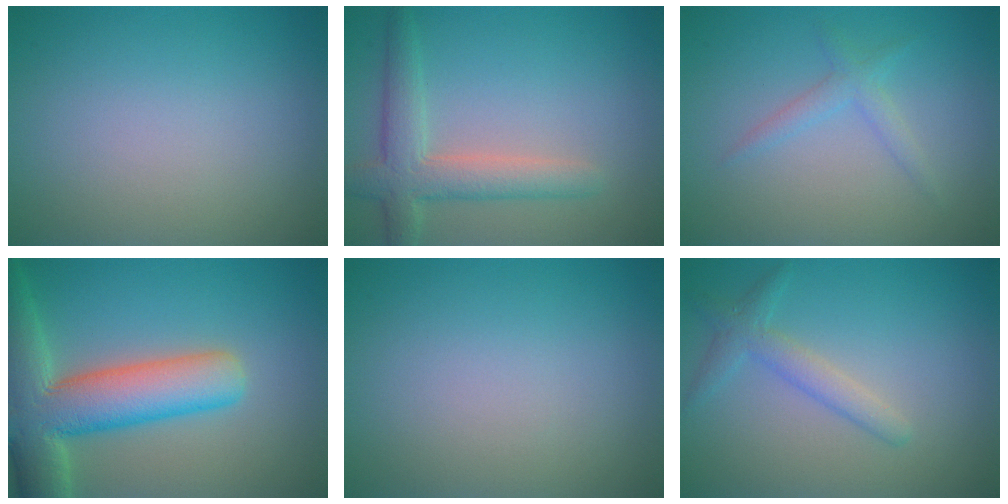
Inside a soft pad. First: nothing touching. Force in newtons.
{"total": 4.2, "press": 4.2, "slide": 0.3}
{"total": 1.6, "press": 1.6, "slide": 0.1}
{"total": 10.4, "press": 10.4, "slide": 0.8}
{"total": 0.0}
{"total": 2.3, "press": 2.3, "slide": 0.1}